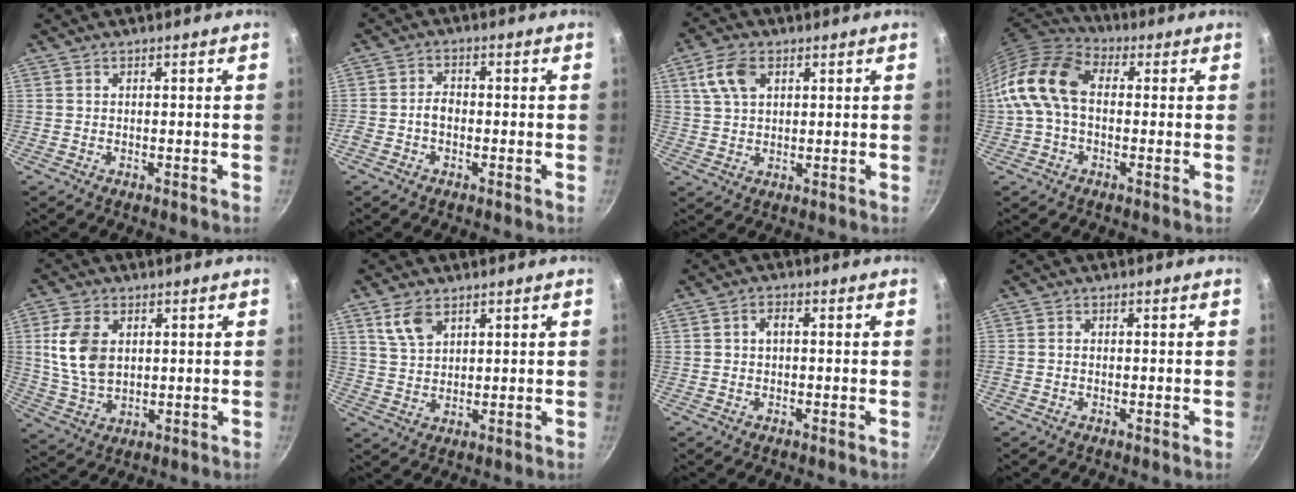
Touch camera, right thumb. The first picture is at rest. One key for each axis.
{"total": 2.9, "fx": -0.9, "fy": 2.1, "fz": 1.9, "tx": -0.026, "ty": 0.019, "tz": -0.021}
{"total": 7.1, "fx": 2.8, "fy": 4.4, "fz": 4.8, "tx": -0.086, "ty": 0.003, "tz": 0.052}
{"total": 13.1, "fx": 0.3, "fy": 8.9, "fz": 9.6, "tx": -0.170, "ty": 0.033, "tz": -0.016}
{"total": 10.3, "fx": 2.1, "fy": 6.9, "fz": 7.4, "tx": -0.134, "ty": -0.013, "tz": 0.044}
{"total": 5.7, "fx": 3.2, "fy": 3.3, "fz": 3.3, "tx": -0.053, "ty": -0.010, "tz": 0.068}
{"total": 2.2, "fx": 0.0, "fy": 1.5, "fz": 1.6, "tx": -0.021, "ty": 0.011, "tz": -0.003}
{"total": 0.9, "fx": -0.2, "fy": 0.8, "fz": 0.5, "tx": -0.009, "ty": 0.004, "tz": -0.006}